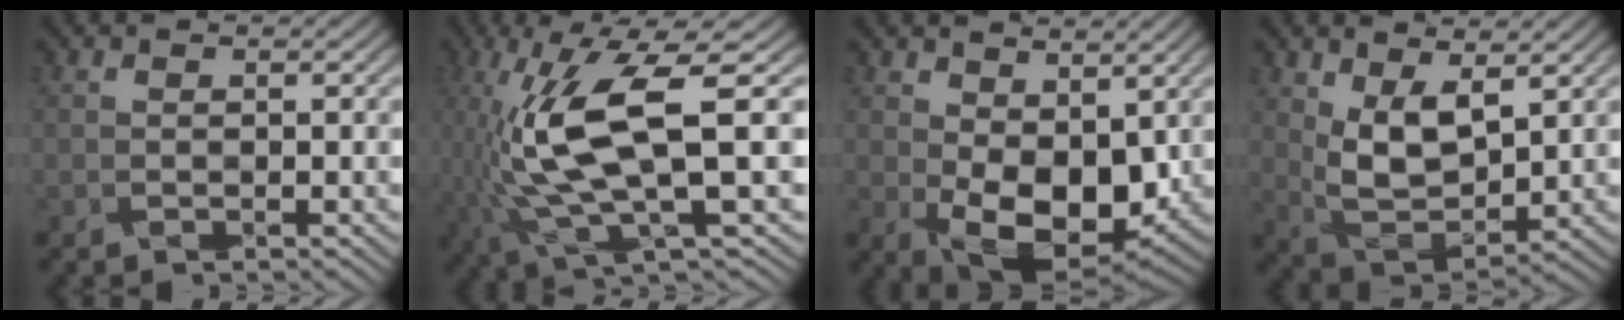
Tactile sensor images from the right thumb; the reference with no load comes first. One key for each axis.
{"total": 11.2, "fx": -0.7, "fy": 3.0, "fz": 10.8, "tx": -0.219, "ty": 0.000, "tz": -0.005}
{"total": 10.1, "fx": 0.7, "fy": 5.9, "fz": 8.2, "tx": -0.151, "ty": -0.015, "tz": 0.022}
{"total": 7.4, "fx": 3.1, "fy": 3.8, "fz": 5.5, "tx": -0.125, "ty": -0.008, "tz": 0.070}